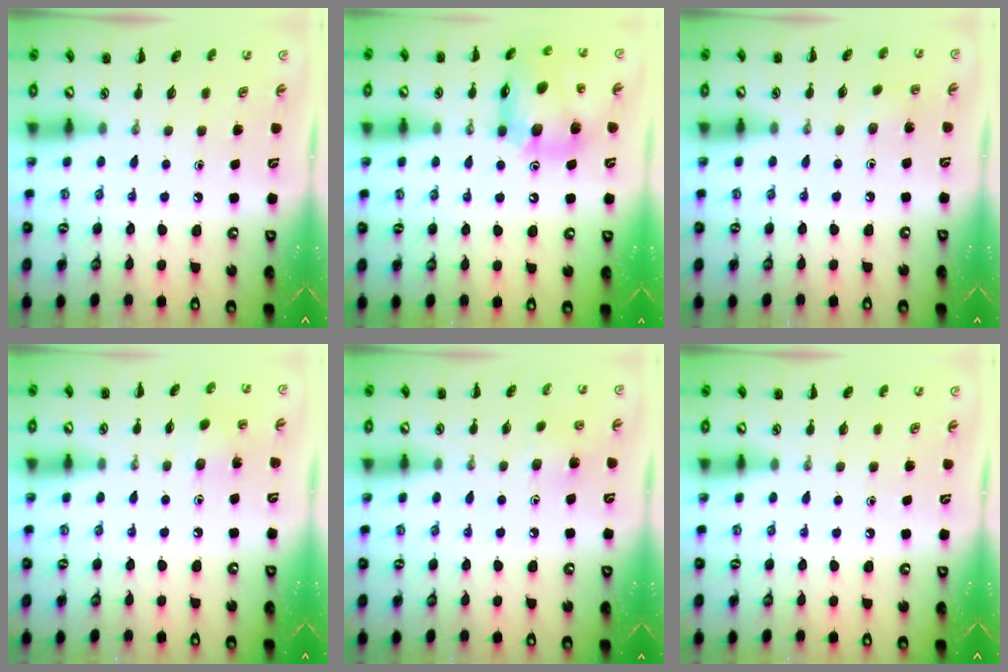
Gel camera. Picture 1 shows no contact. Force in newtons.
{"total": 15.7, "press": 15.3, "slide": 3.4}
{"total": 5.4, "press": 5.2, "slide": 1.4}
{"total": 4.3, "press": 4.1, "slide": 1.3}
{"total": 4.4, "press": 4.2, "slide": 1.4}
{"total": 0.0}